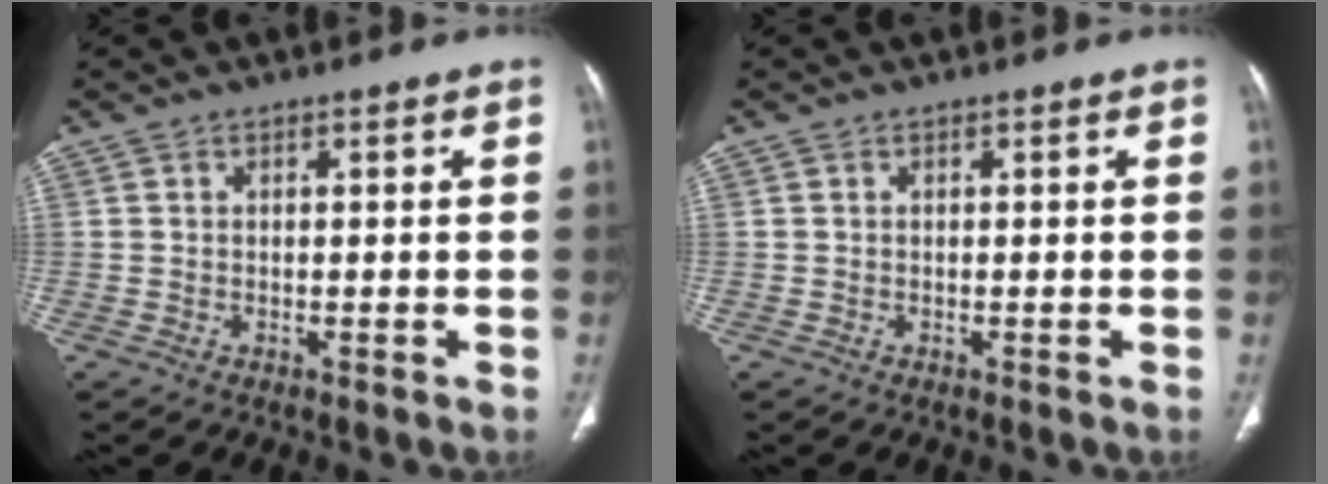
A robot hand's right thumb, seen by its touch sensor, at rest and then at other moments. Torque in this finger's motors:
{"motor_torque": [0.32, 0.12, 0.00, 0.00, 0.00]}